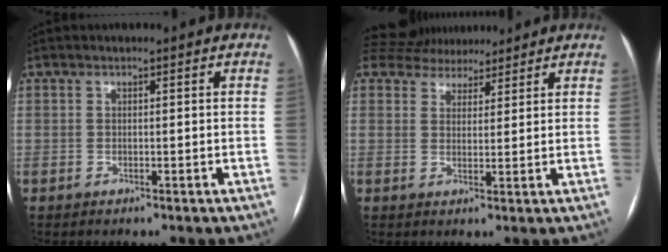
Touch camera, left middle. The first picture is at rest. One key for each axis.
{"total": 8.9, "fx": 8.0, "fy": 3.5, "fz": 1.5, "tx": -0.024, "ty": 0.027, "tz": 0.125}